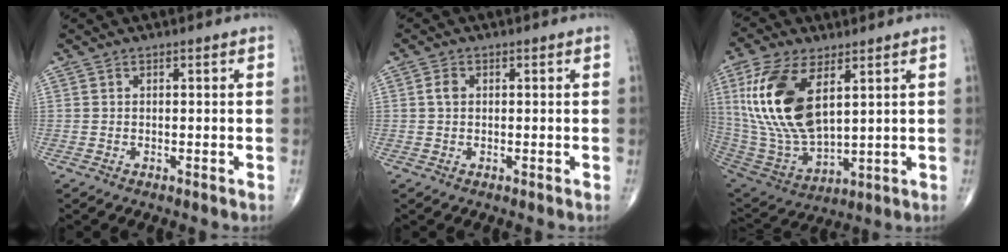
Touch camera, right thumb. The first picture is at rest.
{"total": 1.7, "force": [0.2, 1.2, 1.2], "torque": [-0.022, 0.004, 0.002]}
{"total": 19.9, "force": [6.2, 9.8, 16.1], "torque": [-0.329, -0.027, 0.128]}